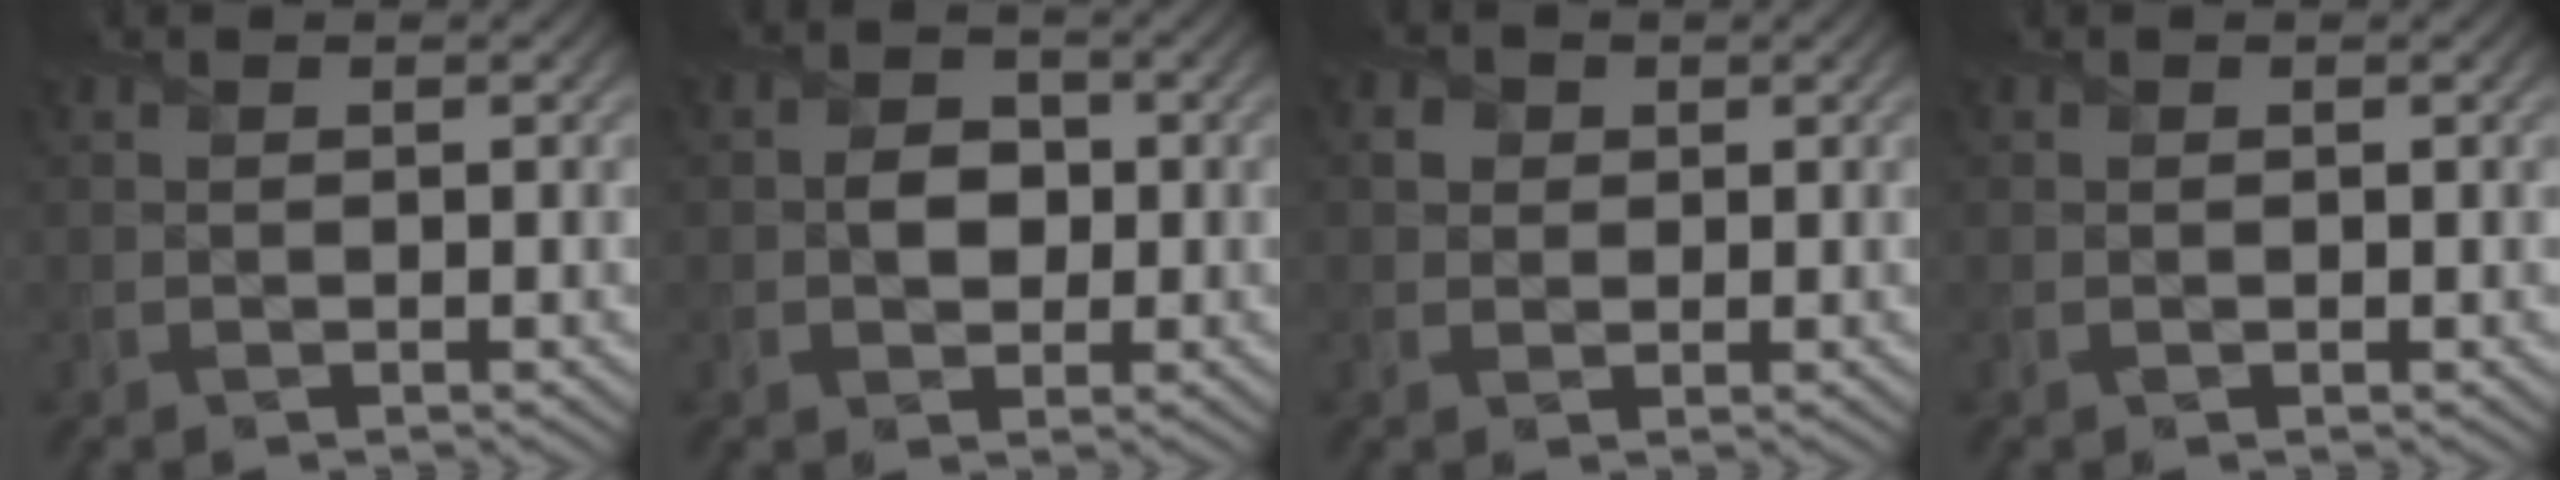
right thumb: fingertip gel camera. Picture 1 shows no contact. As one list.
[{"total": 2.8, "force": [-0.4, 2.3, 1.5], "torque": [-0.026, -0.003, -0.014]}, {"total": 1.7, "force": [0.5, 1.6, 0.3], "torque": [-0.005, -0.001, 0.005]}, {"total": 0.0}]